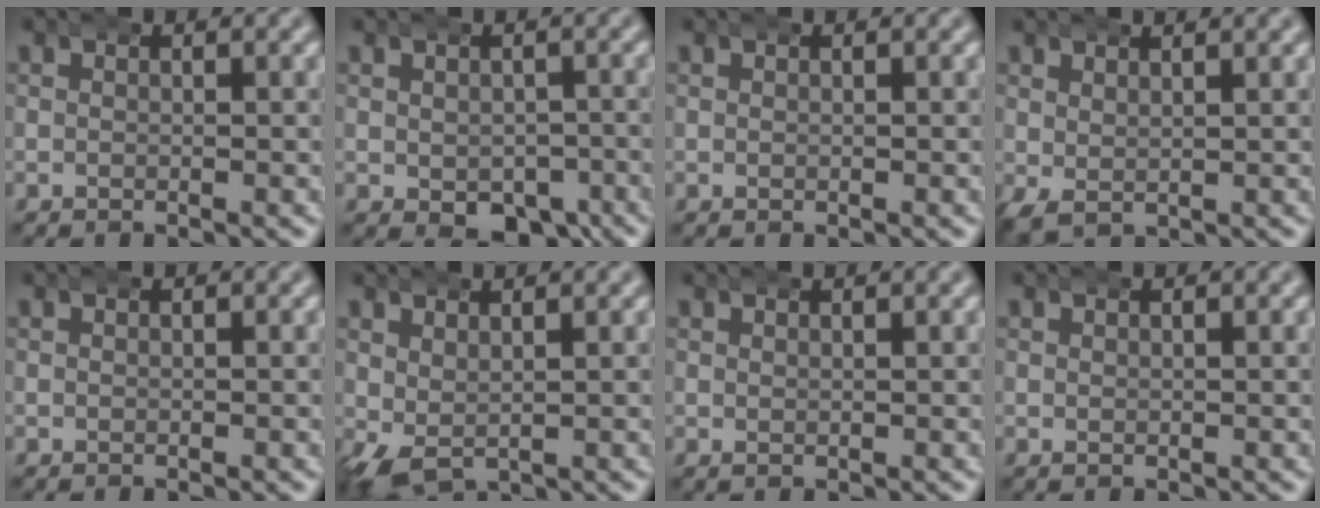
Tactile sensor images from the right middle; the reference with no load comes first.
{"total": 4.2, "force": [-2.7, 2.6, 1.8], "torque": [-0.027, -0.021, -0.034]}
{"total": 0.0}
{"total": 2.3, "force": [1.3, 1.2, 1.5], "torque": [-0.025, -0.008, 0.030]}
{"total": 0.0}
{"total": 3.6, "force": [-0.3, 2.5, 2.5], "torque": [-0.061, -0.030, 0.016]}
{"total": 0.9, "force": [0.8, 0.1, 0.4], "torque": [-0.003, -0.003, 0.015]}
{"total": 0.5, "force": [0.4, 0.1, 0.3], "torque": [-0.002, -0.002, 0.009]}